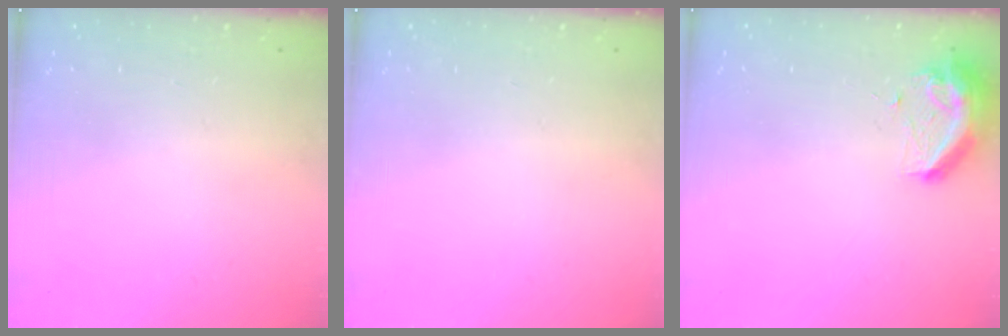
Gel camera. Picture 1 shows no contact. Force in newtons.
{"total": 0.0}
{"total": 9.2, "press": 9.2, "slide": 0.3}